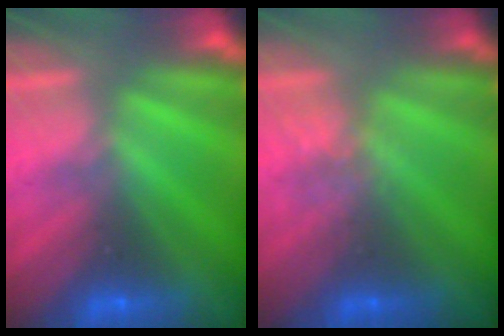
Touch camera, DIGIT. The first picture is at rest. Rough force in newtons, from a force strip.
{"total": 2.1}